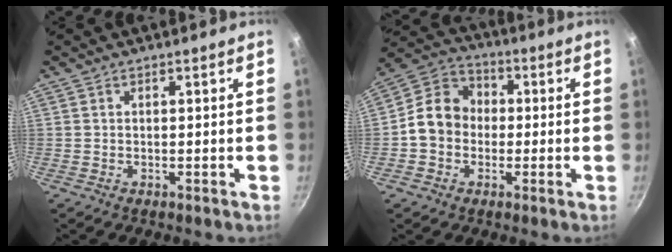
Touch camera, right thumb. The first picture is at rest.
{"total": 10.4, "force": [-0.8, 8.8, 5.5], "torque": [-0.060, 0.030, -0.037]}